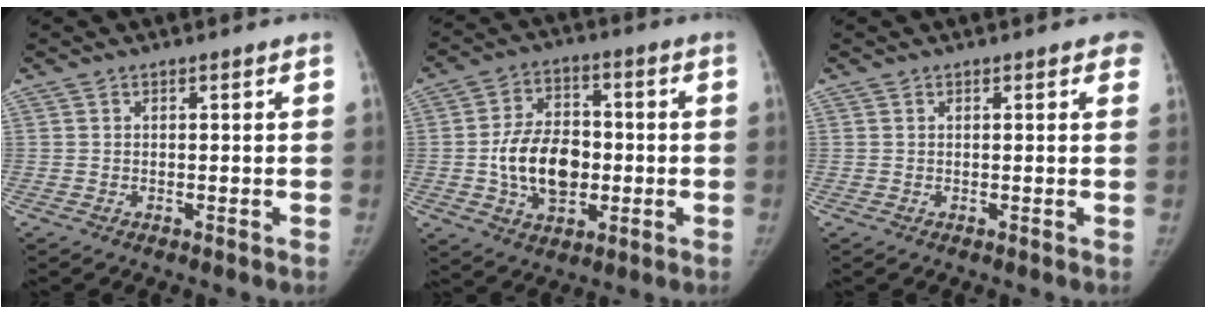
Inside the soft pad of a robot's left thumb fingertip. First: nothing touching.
{"total": 13.5, "force": [-1.7, 9.4, 9.6], "torque": [-0.134, 0.017, -0.028]}
{"total": 1.5, "force": [0.9, 0.8, 0.8], "torque": [0.008, 0.000, 0.001]}